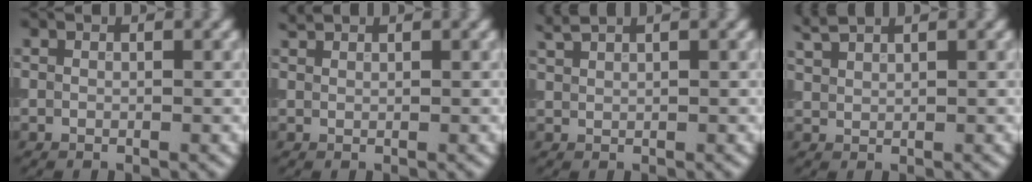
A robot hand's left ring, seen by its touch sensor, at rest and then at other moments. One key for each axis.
{"total": 0.7, "fx": 0.7, "fy": 0.1, "fz": 0.1, "tx": -0.002, "ty": 0.001, "tz": 0.016}
{"total": 1.7, "fx": 1.5, "fy": 0.3, "fz": 0.7, "tx": -0.015, "ty": 0.004, "tz": 0.034}
{"total": 1.9, "fx": 1.8, "fy": 0.2, "fz": 0.7, "tx": -0.016, "ty": 0.007, "tz": 0.044}